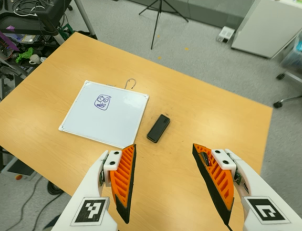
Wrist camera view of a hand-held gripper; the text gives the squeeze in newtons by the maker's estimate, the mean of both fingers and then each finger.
{"total": 0.0}